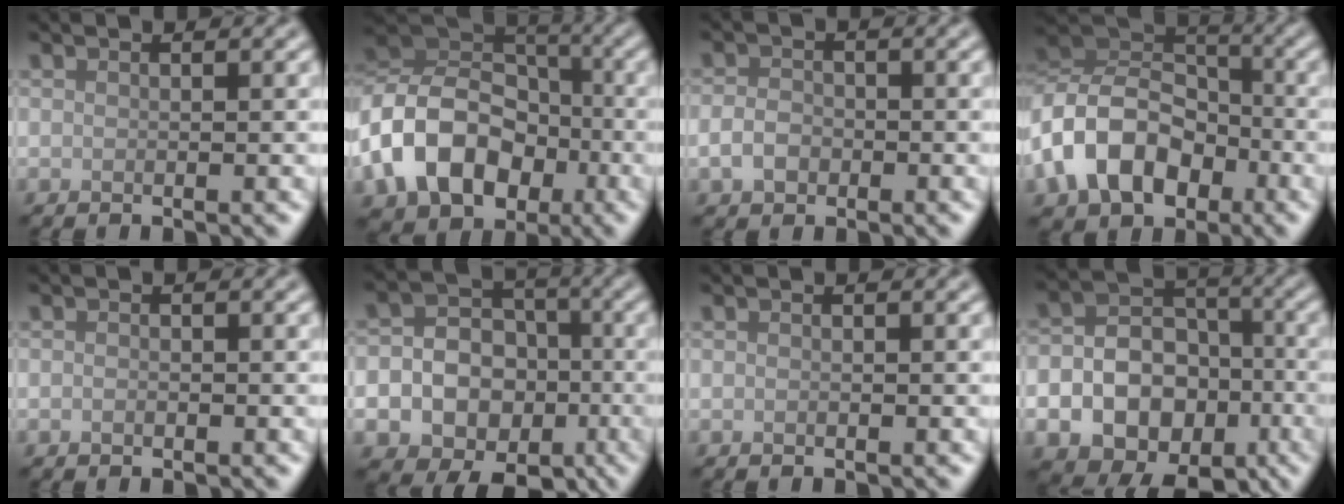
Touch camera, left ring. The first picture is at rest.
{"total": 10.8, "force": [-3.5, 8.4, 5.7], "torque": [-0.121, 0.001, -0.074]}
{"total": 2.3, "force": [-0.8, 1.8, 1.2], "torque": [-0.022, -0.002, -0.021]}
{"total": 8.9, "force": [-3.4, 6.7, 4.7], "torque": [-0.086, 0.005, -0.081]}
{"total": 0.6, "force": [-0.2, 0.4, 0.4], "torque": [-0.006, -0.002, -0.005]}
{"total": 16.6, "force": [-5.8, 14.6, 5.2], "torque": [-0.110, -0.028, -0.096]}
{"total": 0.0}
{"total": 16.6, "force": [-6.6, 13.6, 6.8], "torque": [-0.130, -0.047, -0.102]}